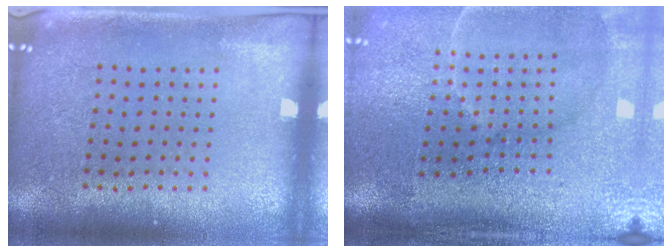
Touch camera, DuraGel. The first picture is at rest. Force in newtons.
{"total": 4.7, "press": 3.9, "slide": 2.7}